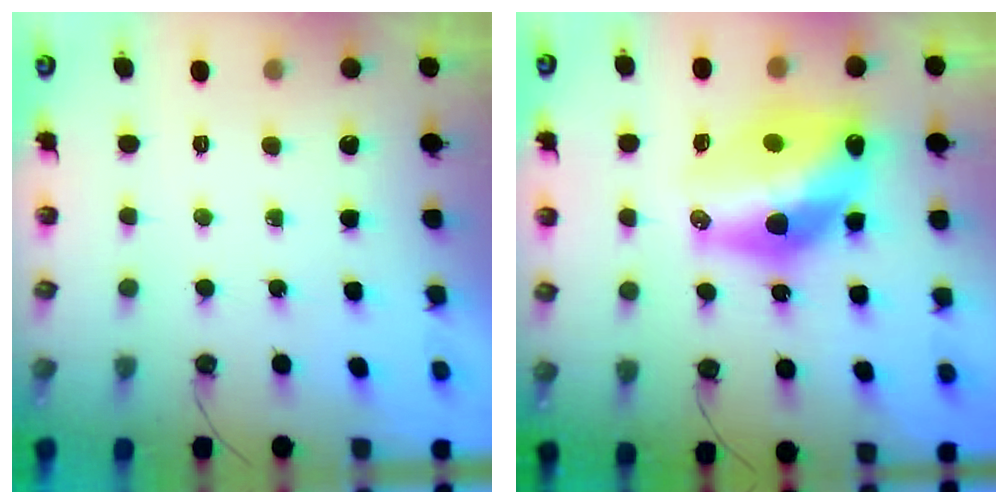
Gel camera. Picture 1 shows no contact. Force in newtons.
{"total": 17.1, "press": 16.9, "slide": 2.7}